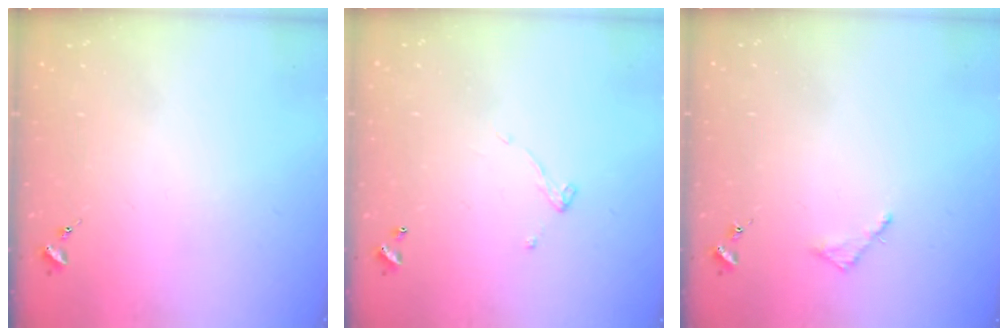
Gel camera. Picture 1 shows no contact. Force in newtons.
{"total": 4.9, "press": 4.9, "slide": 0.1}
{"total": 2.8, "press": 2.7, "slide": 0.3}